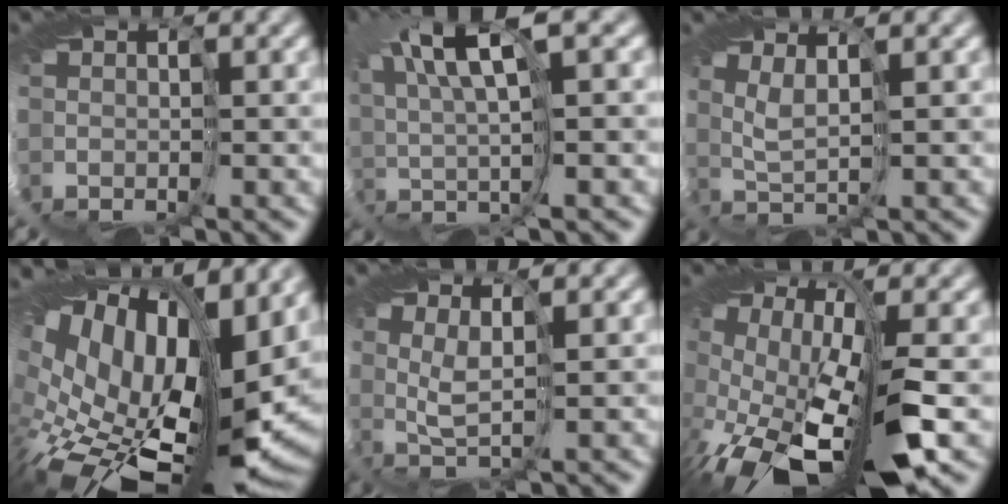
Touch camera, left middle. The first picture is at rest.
{"total": 6.7, "force": [2.5, 0.6, 6.2], "torque": [-0.143, 0.011, 0.043]}
{"total": 1.6, "force": [1.0, -1.1, 0.6], "torque": [-0.034, -0.001, 0.016]}
{"total": 15.7, "force": [0.9, 8.5, 13.2], "torque": [-0.239, -0.040, 0.035]}
{"total": 1.5, "force": [0.9, -0.6, 1.0], "torque": [-0.051, 0.001, 0.013]}
{"total": 12.1, "force": [-4.7, 4.8, 10.0], "torque": [-0.223, -0.051, -0.070]}